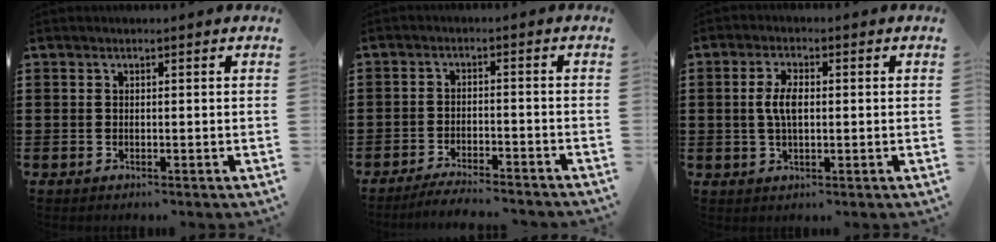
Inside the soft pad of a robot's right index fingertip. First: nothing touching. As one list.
[{"total": 3.6, "force": [-3.5, 0.0, 0.8], "torque": [-0.016, 0.001, -0.070]}, {"total": 4.4, "force": [0.3, 1.9, 4.0], "torque": [-0.087, 0.004, 0.001]}]